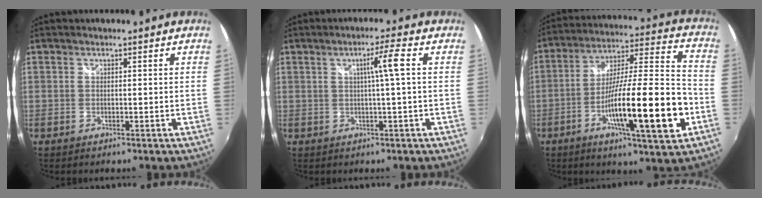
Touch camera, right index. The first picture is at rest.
{"total": 4.3, "force": [0.6, -1.0, 4.1], "torque": [-0.069, 0.005, 0.012]}
{"total": 21.4, "force": [-7.4, 2.4, 19.9], "torque": [-0.329, -0.013, -0.123]}